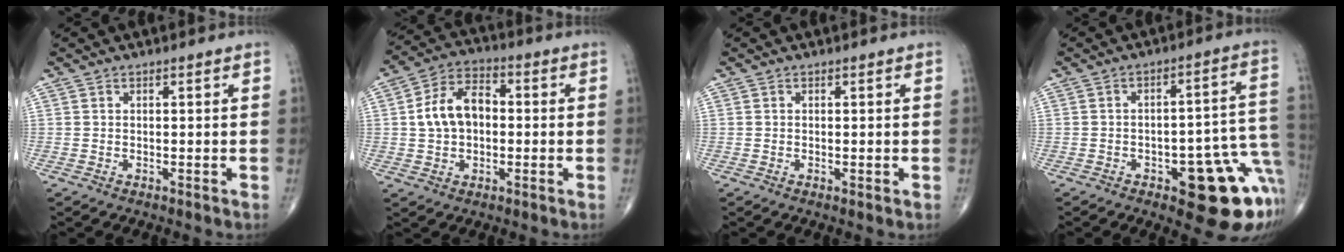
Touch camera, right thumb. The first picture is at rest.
{"total": 10.1, "force": [0.4, 6.8, 7.5], "torque": [-0.121, 0.026, -0.003]}
{"total": 0.8, "force": [-0.2, 0.2, 0.8], "torque": [-0.012, -0.003, -0.003]}
{"total": 16.6, "force": [-6.2, 6.4, 14.1], "torque": [-0.098, 0.048, -0.063]}